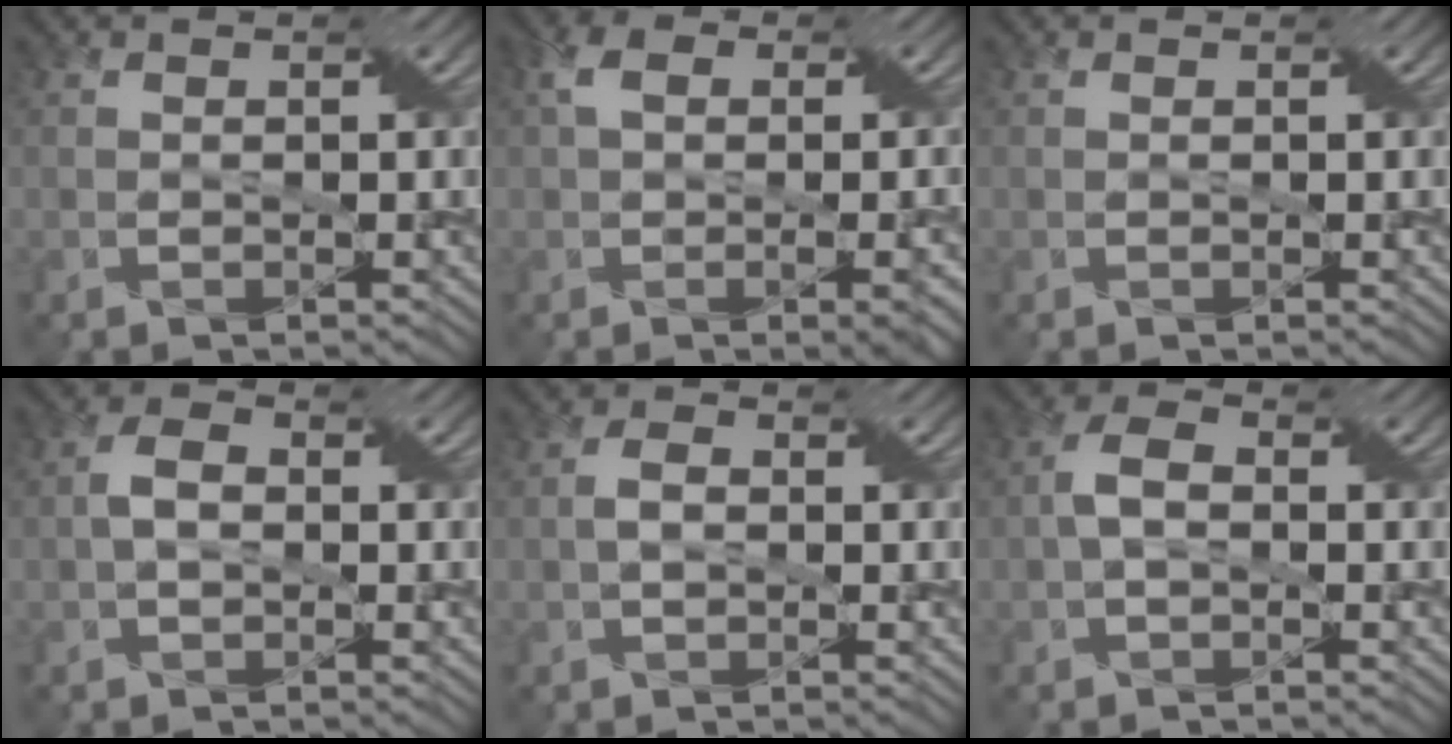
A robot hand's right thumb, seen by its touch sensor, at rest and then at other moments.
{"total": 5.4, "force": [-0.1, 2.8, 4.6], "torque": [-0.085, 0.001, 0.002]}
{"total": 0.0}
{"total": 2.8, "force": [-0.3, 1.8, 2.1], "torque": [-0.046, 0.007, -0.009]}
{"total": 2.0, "force": [-0.2, 1.2, 1.5], "torque": [-0.032, 0.005, -0.005]}
{"total": 3.2, "force": [-0.4, 1.9, 2.6], "torque": [-0.059, 0.010, -0.012]}